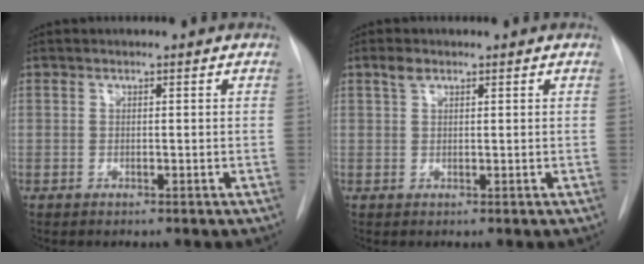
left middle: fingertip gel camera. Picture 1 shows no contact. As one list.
[{"total": 1.6, "force": [1.1, 0.8, 0.9], "torque": [-0.020, 0.008, 0.020]}]